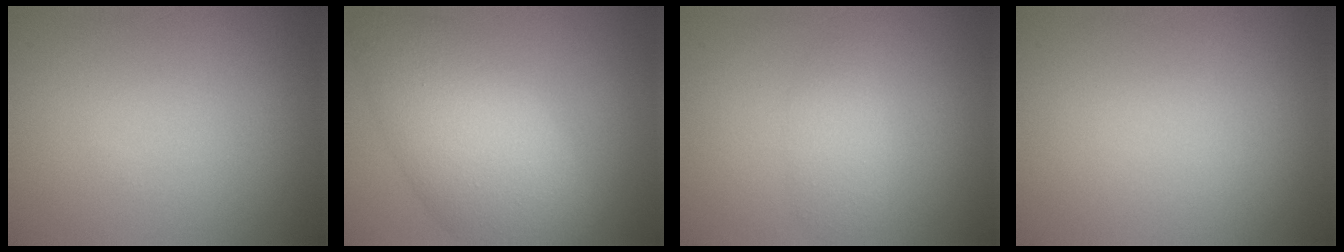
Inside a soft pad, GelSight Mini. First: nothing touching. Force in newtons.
{"total": 9.0, "press": 9.0, "slide": 0.3}
{"total": 2.0, "press": 2.0, "slide": 0.1}
{"total": 0.0}